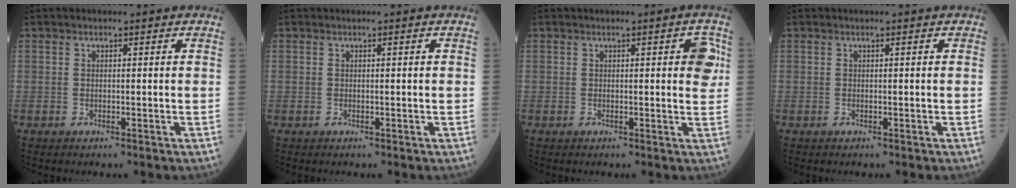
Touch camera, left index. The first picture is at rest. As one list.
[{"total": 0.0}, {"total": 3.0, "force": [0.9, 0.7, 2.8], "torque": [-0.025, 0.003, 0.005]}, {"total": 0.0}]